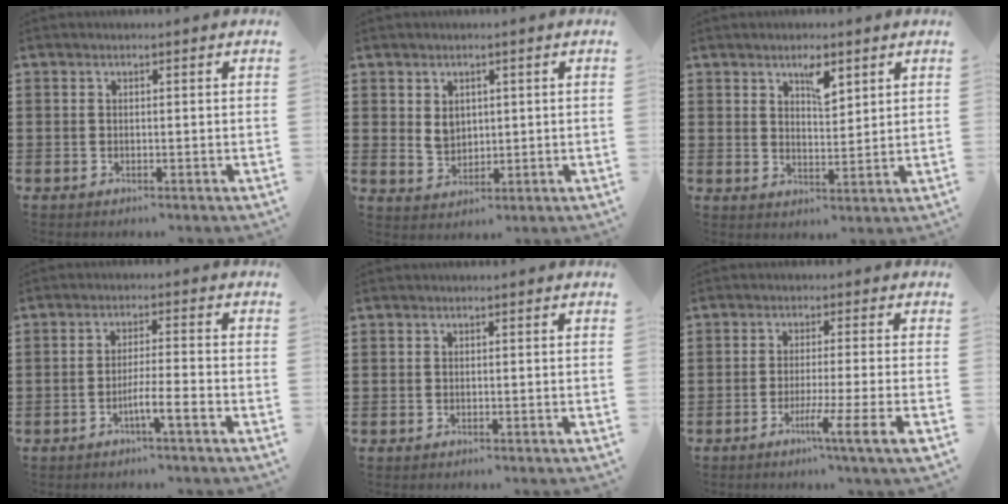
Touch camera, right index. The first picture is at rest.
{"total": 3.0, "force": [0.8, 2.3, 1.7], "torque": [-0.033, 0.003, 0.013]}
{"total": 4.1, "force": [2.7, 1.5, 2.8], "torque": [-0.037, -0.005, 0.042]}
{"total": 4.2, "force": [-2.3, 0.0, 3.5], "torque": [-0.060, -0.002, -0.042]}
{"total": 0.0}
{"total": 6.5, "force": [-3.1, -1.1, 5.6], "torque": [-0.090, -0.017, -0.052]}